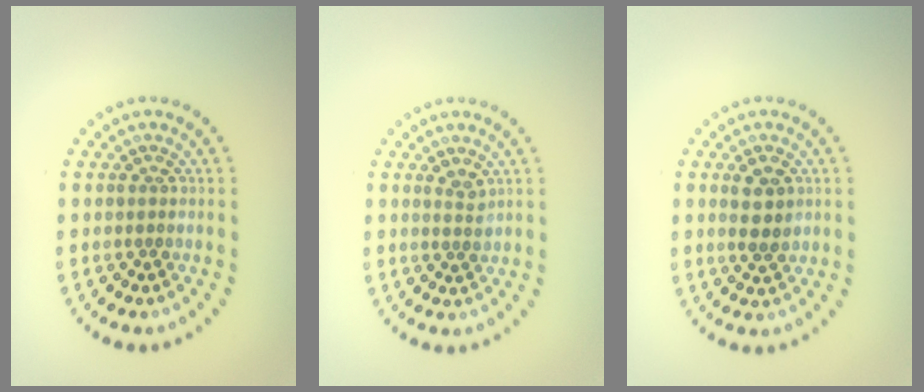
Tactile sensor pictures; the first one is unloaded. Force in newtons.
{"total": 1.1, "press": 0.9, "slide": 0.7}
{"total": 2.3, "press": 2.2, "slide": 0.6}